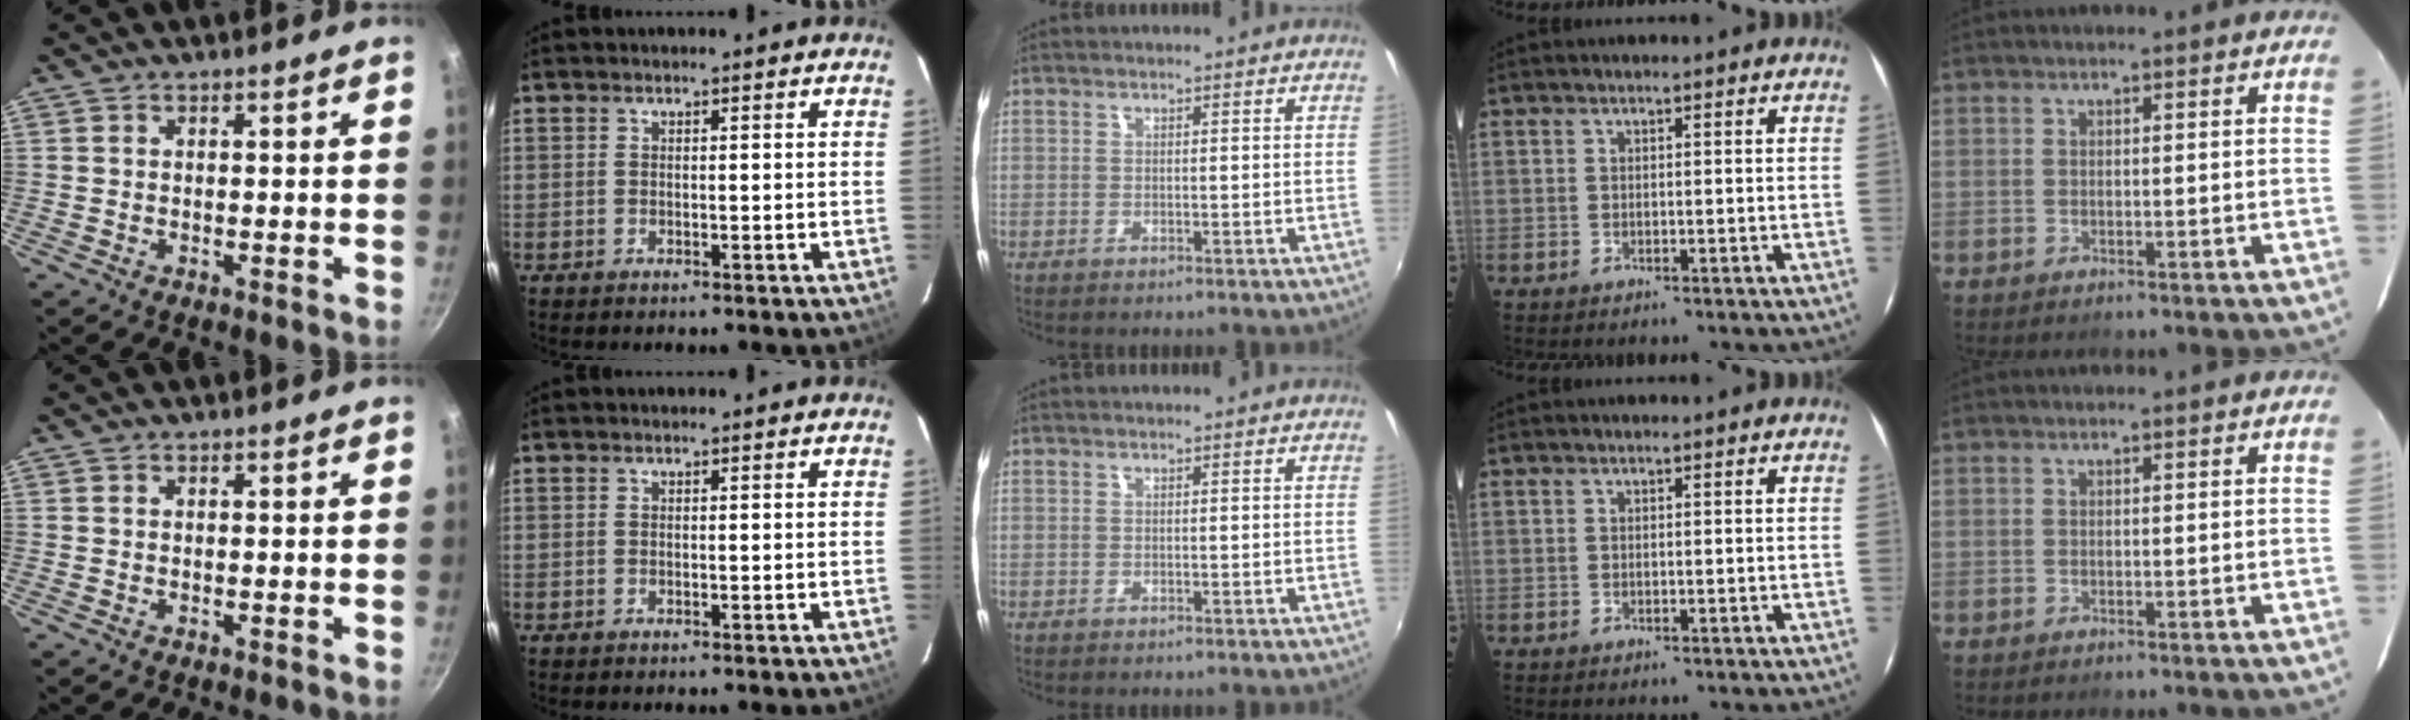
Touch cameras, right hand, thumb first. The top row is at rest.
{}